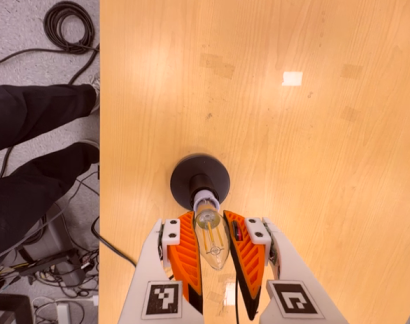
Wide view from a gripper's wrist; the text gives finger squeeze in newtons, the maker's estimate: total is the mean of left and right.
{"total": 20.4, "left": 22.8, "right": 18.0}